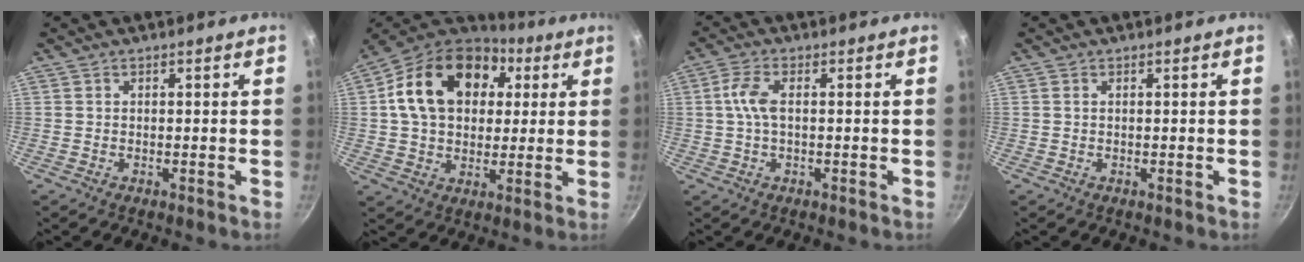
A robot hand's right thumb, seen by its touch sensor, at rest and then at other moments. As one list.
[{"total": 21.3, "force": [5.4, 15.3, 13.8], "torque": [-0.224, 0.021, 0.081]}, {"total": 4.6, "force": [0.3, 2.0, 4.2], "torque": [-0.097, 0.010, 0.001]}, {"total": 0.0}]